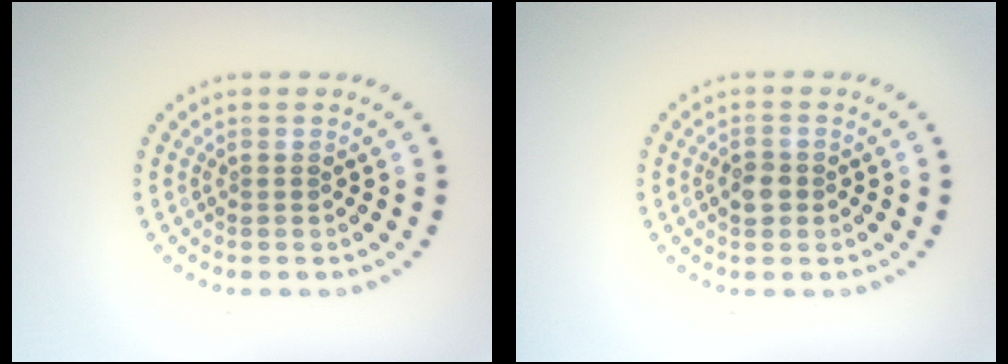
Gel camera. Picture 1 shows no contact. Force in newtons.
{"total": 1.7, "press": 1.6, "slide": 0.3}